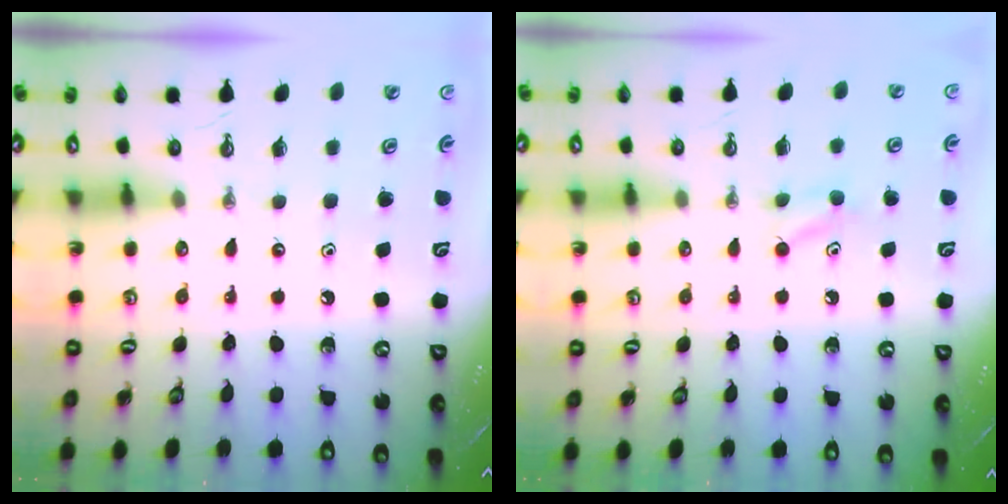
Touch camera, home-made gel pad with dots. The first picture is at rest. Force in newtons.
{"total": 4.0, "press": 4.0, "slide": 0.4}